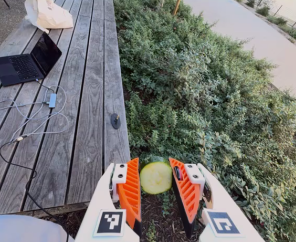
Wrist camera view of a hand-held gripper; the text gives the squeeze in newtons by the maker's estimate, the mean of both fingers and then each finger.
{"total": 9.5, "left": 9.3, "right": 9.6}